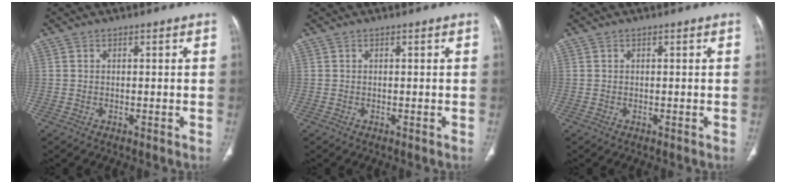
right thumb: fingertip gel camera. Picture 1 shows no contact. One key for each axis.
{"total": 0.0}
{"total": 0.0}